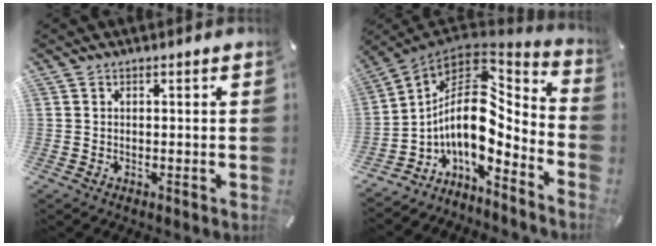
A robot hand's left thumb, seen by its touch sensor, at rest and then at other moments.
{"total": 14.3, "force": [0.0, 7.6, 12.1], "torque": [-0.246, -0.044, -0.014]}